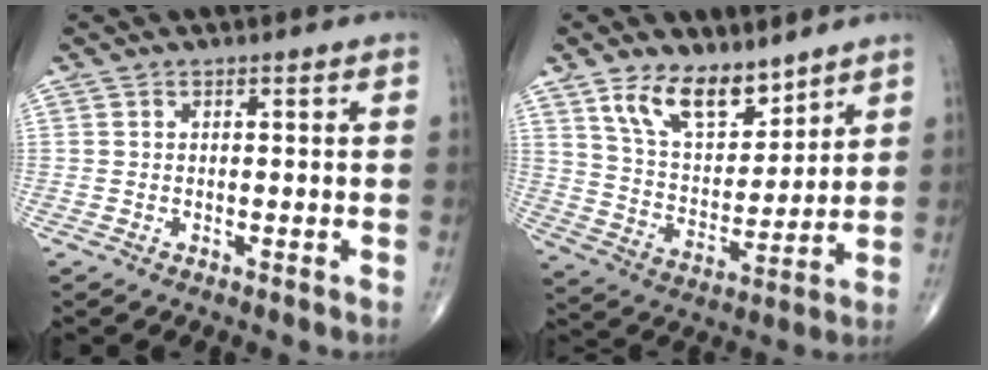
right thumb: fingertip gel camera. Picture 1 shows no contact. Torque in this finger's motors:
{"motor_torque": [-1.01, 1.20, 0.33, 0.57, 0.07]}